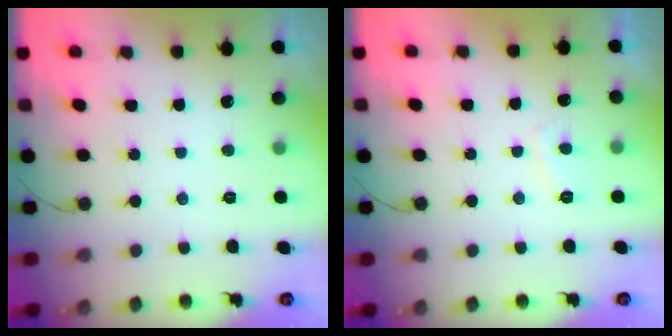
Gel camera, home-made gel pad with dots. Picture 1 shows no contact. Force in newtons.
{"total": 2.7, "press": 2.5, "slide": 0.8}